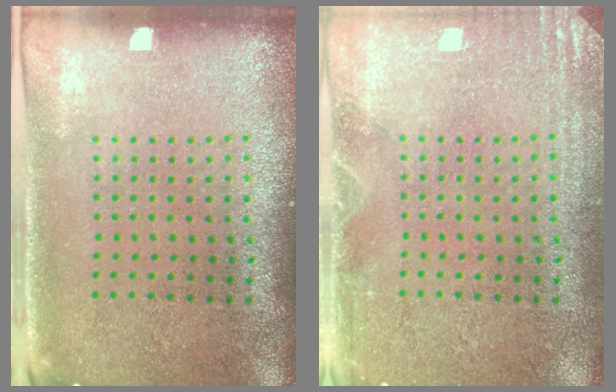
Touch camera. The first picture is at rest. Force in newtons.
{"total": 2.6, "press": 2.5, "slide": 0.4}